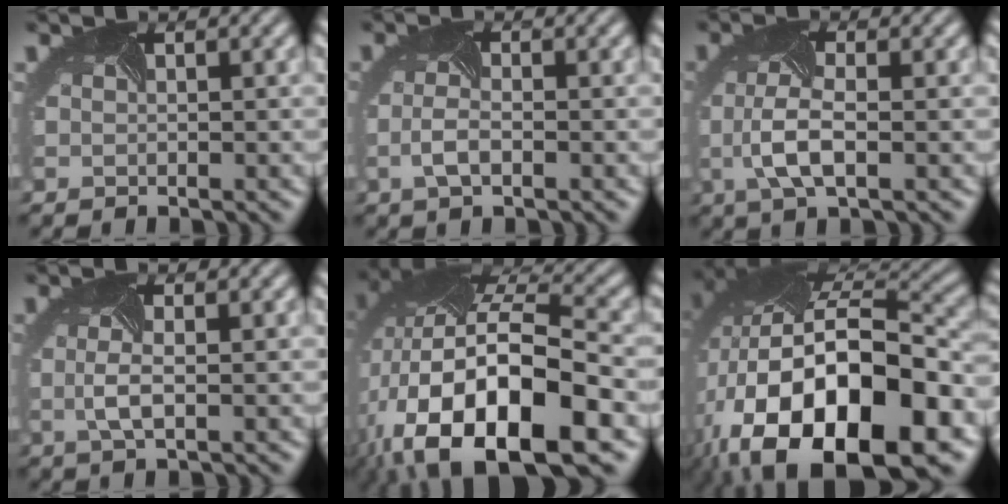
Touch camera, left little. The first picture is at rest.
{"total": 2.0, "force": [-1.2, 0.5, 1.4], "torque": [-0.044, -0.004, -0.018]}
{"total": 3.7, "force": [-1.0, 1.3, 3.3], "torque": [-0.087, -0.002, -0.013]}
{"total": 1.9, "force": [-0.6, 0.4, 1.8], "torque": [-0.049, -0.001, -0.005]}
{"total": 17.6, "force": [-6.5, 8.5, 14.0], "torque": [-0.249, -0.031, -0.079]}
{"total": 19.8, "force": [-7.2, 10.8, 14.9], "torque": [-0.258, -0.041, -0.078]}